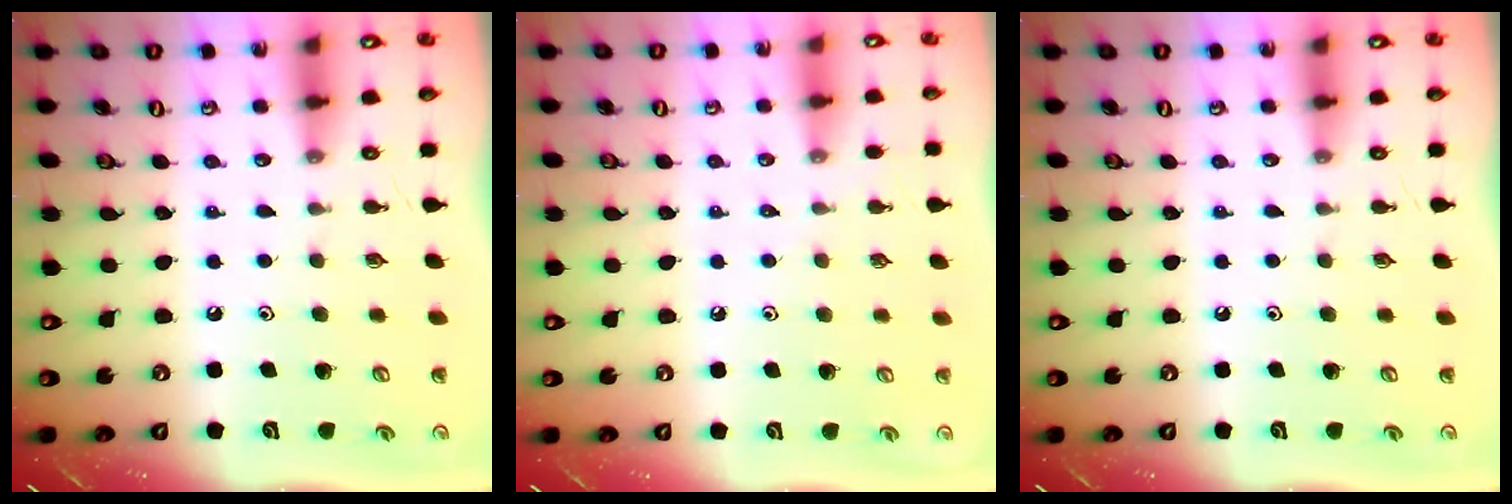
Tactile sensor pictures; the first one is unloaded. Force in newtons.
{"total": 1.8, "press": 1.7, "slide": 0.4}
{"total": 0.0}